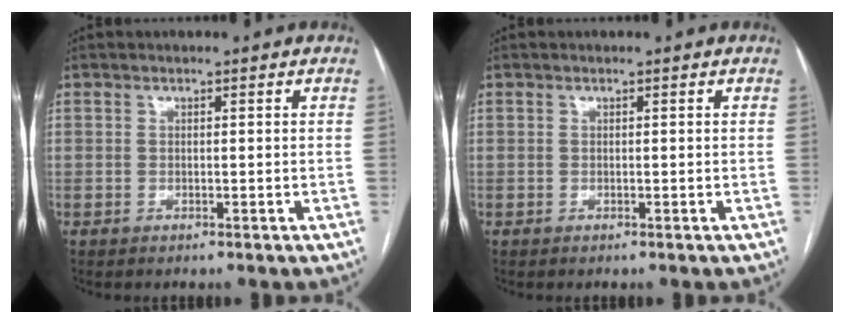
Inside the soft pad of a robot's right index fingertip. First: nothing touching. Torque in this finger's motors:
{"motor_torque": [0.00, 0.00, 0.00, 0.00]}